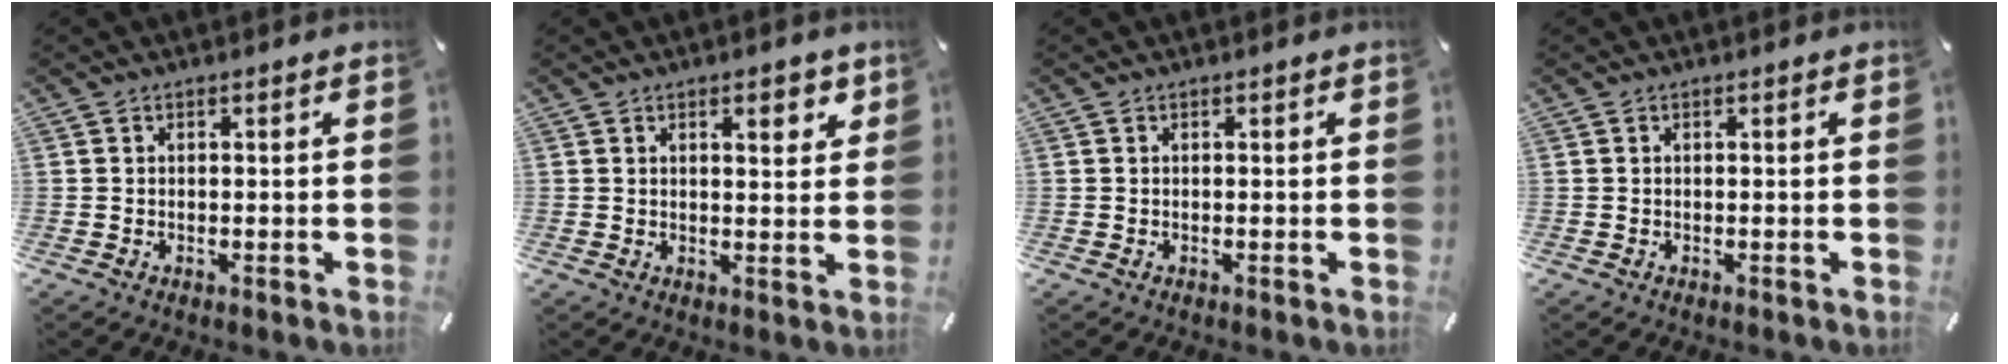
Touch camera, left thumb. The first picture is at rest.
{"total": 4.0, "force": [2.3, 1.7, 2.8], "torque": [-0.036, -0.007, 0.034]}
{"total": 0.0}
{"total": 0.0}